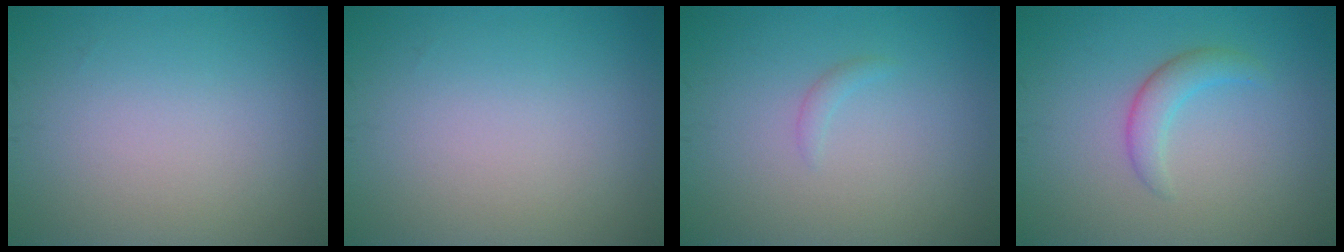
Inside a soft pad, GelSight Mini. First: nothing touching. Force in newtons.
{"total": 0.0}
{"total": 0.7, "press": 0.7, "slide": 0.1}
{"total": 2.2, "press": 2.2, "slide": 0.2}